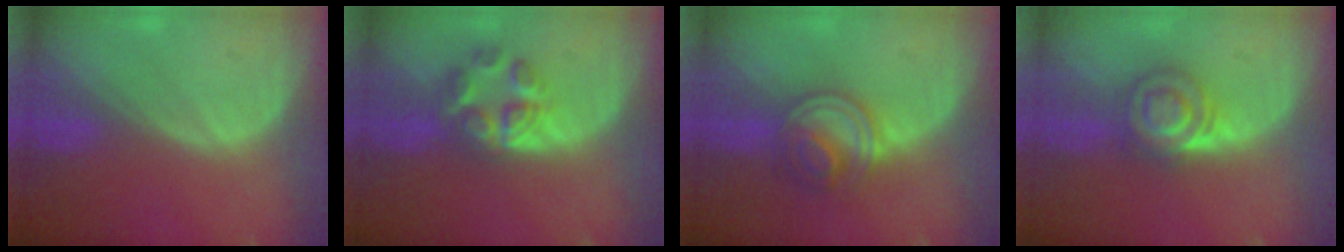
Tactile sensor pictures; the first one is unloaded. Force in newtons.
{"total": 6.4, "press": 5.6, "slide": 3.1}
{"total": 5.6, "press": 5.6, "slide": 0.6}
{"total": 6.2, "press": 5.5, "slide": 2.8}